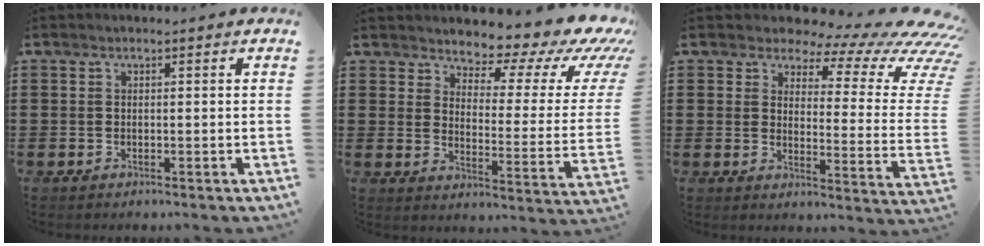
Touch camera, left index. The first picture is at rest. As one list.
[{"total": 6.3, "force": [5.4, 2.1, 2.6], "torque": [-0.048, -0.049, 0.086]}, {"total": 7.3, "force": [5.4, 2.5, 4.2], "torque": [-0.082, -0.045, 0.092]}]